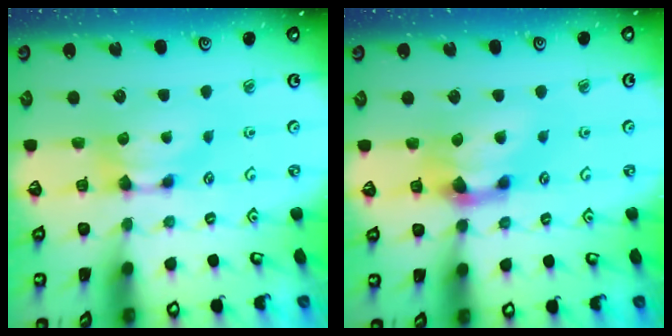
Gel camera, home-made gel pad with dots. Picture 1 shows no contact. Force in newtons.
{"total": 3.0, "press": 2.4, "slide": 1.8}